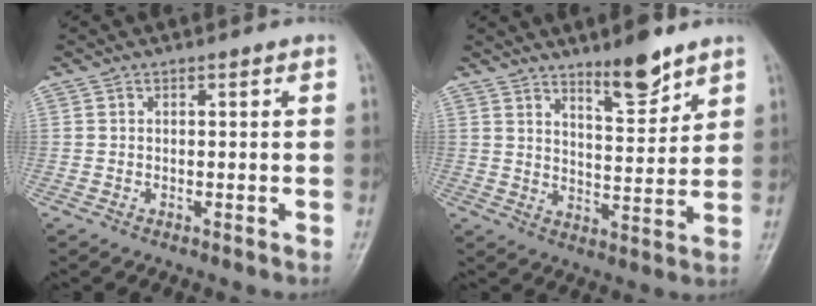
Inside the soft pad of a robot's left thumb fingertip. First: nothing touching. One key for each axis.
{"total": 8.5, "fx": 6.3, "fy": 2.3, "fz": 5.3, "tx": -0.066, "ty": -0.053, "tz": 0.103}